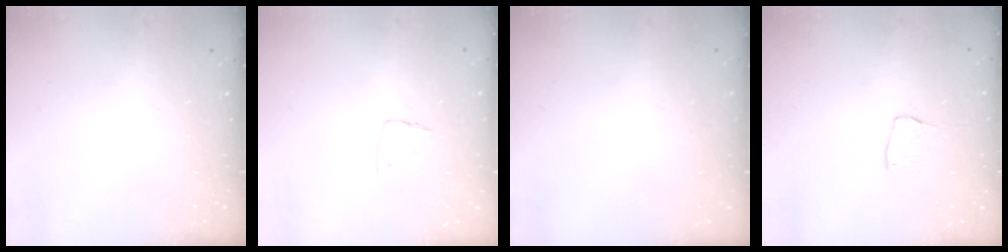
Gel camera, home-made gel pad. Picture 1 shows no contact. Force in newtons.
{"total": 4.9, "press": 4.8, "slide": 0.3}
{"total": 0.0}
{"total": 5.9, "press": 5.9, "slide": 0.3}